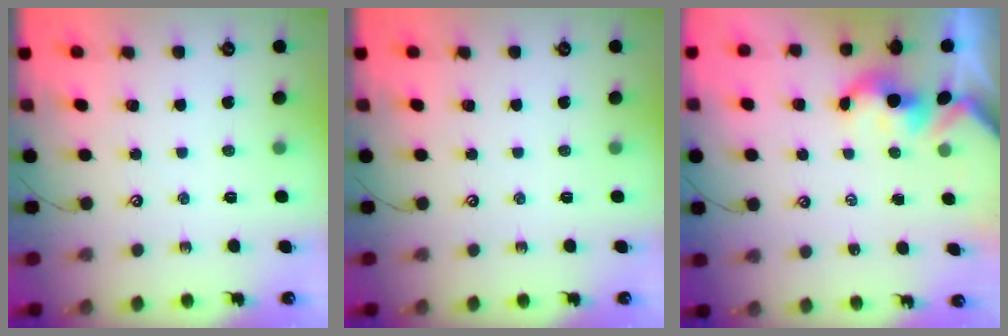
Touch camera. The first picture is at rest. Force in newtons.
{"total": 0.0}
{"total": 1.6, "press": 1.5, "slide": 0.4}